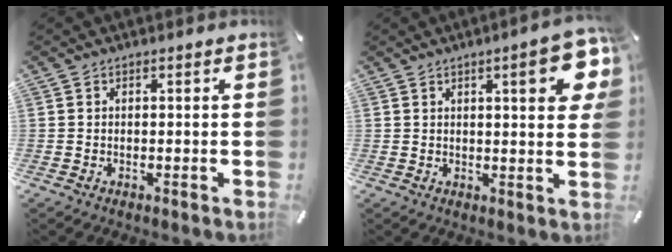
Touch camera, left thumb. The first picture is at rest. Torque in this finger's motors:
{"motor_torque": [1.59, 2.01, 0.94, -0.75, 0.12]}